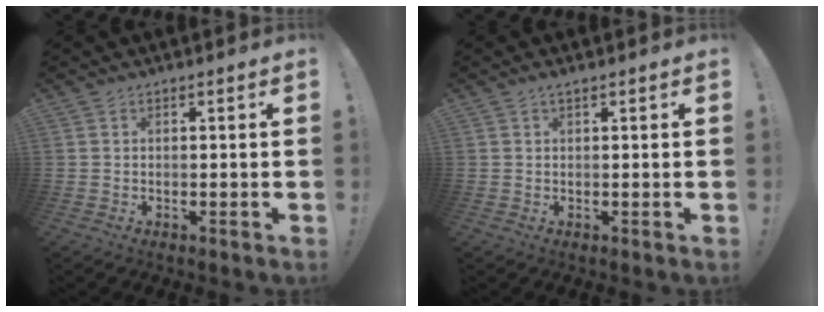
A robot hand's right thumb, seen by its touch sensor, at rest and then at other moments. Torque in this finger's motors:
{"motor_torque": [0.32, -0.20, 0.14, -0.29, 0.02]}